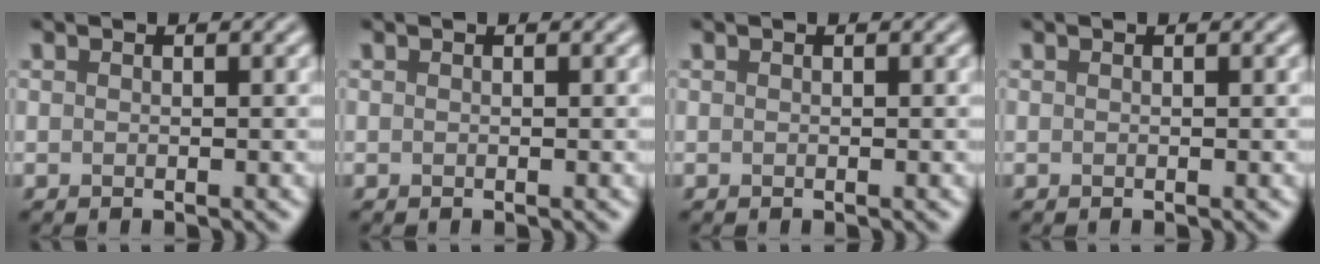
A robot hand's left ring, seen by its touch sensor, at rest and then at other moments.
{"total": 0.0}
{"total": 0.0}
{"total": 0.0}